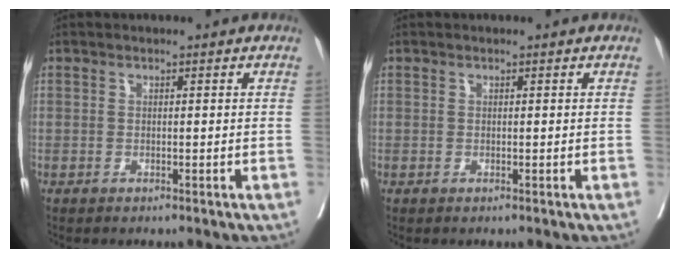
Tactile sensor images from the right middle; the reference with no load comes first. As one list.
[{"total": 0.0}]